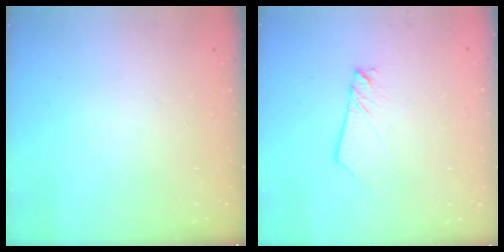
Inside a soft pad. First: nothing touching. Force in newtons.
{"total": 2.5, "press": 2.5, "slide": 0.1}